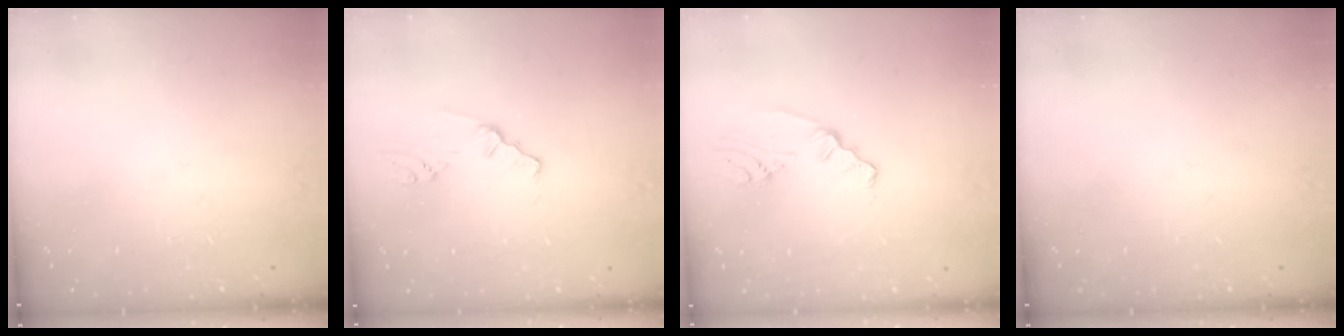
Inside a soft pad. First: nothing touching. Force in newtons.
{"total": 1.8, "press": 1.7, "slide": 0.3}
{"total": 2.1, "press": 1.6, "slide": 1.3}
{"total": 0.0}